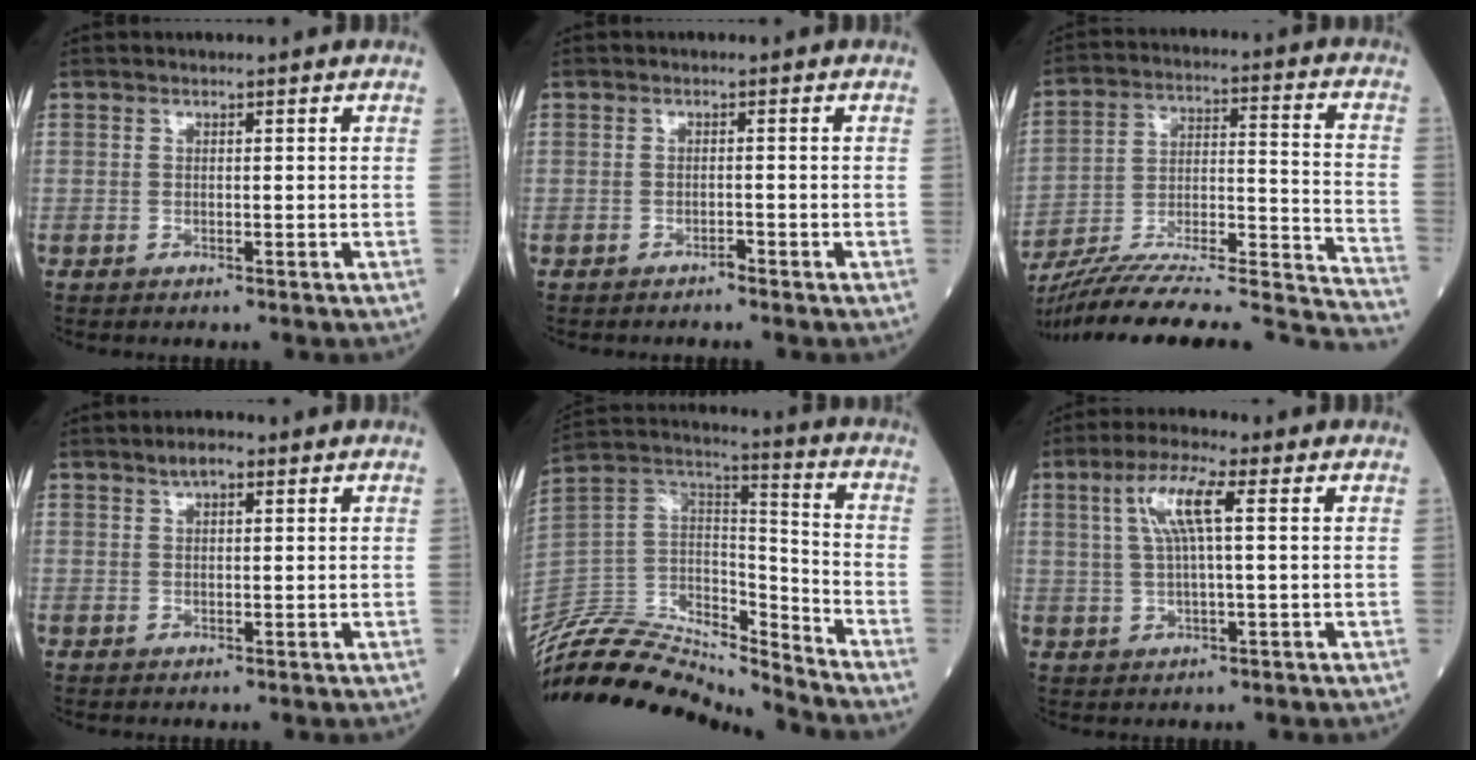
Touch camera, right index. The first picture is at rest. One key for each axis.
{"total": 0.6, "fx": -0.6, "fy": 0.0, "fz": 0.2, "tx": -0.007, "ty": 0.000, "tz": -0.009}
{"total": 30.0, "fx": -27.8, "fy": 1.3, "fz": 11.2, "tx": -0.133, "ty": -0.010, "tz": -0.406}
{"total": 2.2, "fx": 1.4, "fy": 0.8, "fz": 1.5, "tx": -0.028, "ty": 0.009, "tz": 0.025}
{"total": 18.8, "fx": -18.2, "fy": 2.1, "fz": 4.2, "tx": -0.075, "ty": 0.051, "tz": -0.326}
{"total": 6.6, "fx": 2.0, "fy": 0.5, "fz": 6.3, "tx": -0.128, "ty": 0.014, "tz": 0.041}